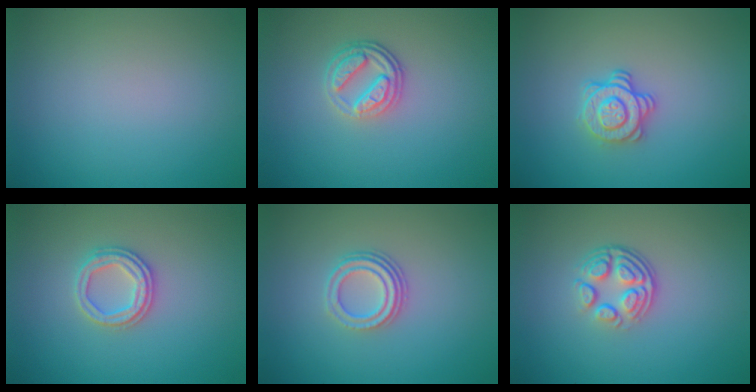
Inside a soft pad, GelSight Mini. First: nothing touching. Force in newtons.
{"total": 3.4, "press": 2.7, "slide": 2.1}
{"total": 2.9, "press": 2.5, "slide": 1.4}
{"total": 2.5, "press": 2.4, "slide": 0.6}
{"total": 3.2, "press": 2.3, "slide": 2.3}
{"total": 4.0, "press": 2.8, "slide": 2.9}